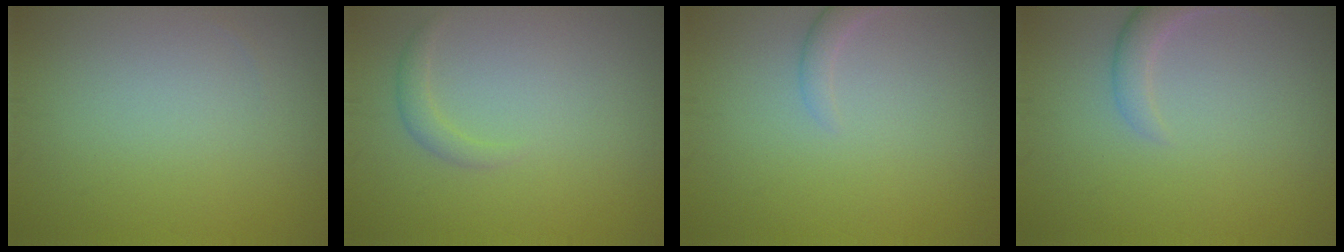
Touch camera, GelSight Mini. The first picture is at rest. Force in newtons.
{"total": 1.2, "press": 1.2, "slide": 0.2}
{"total": 1.4, "press": 1.4, "slide": 0.1}
{"total": 2.2, "press": 2.2, "slide": 0.2}